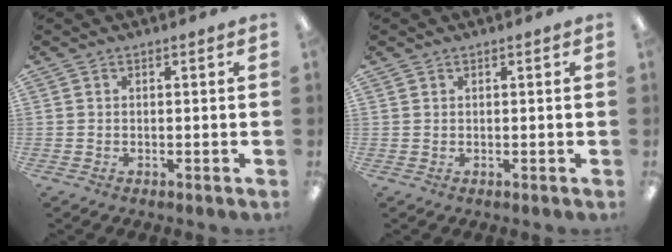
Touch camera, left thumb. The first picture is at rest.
{"total": 0.6, "force": [0.5, 0.3, 0.0], "torque": [0.000, 0.000, 0.010]}